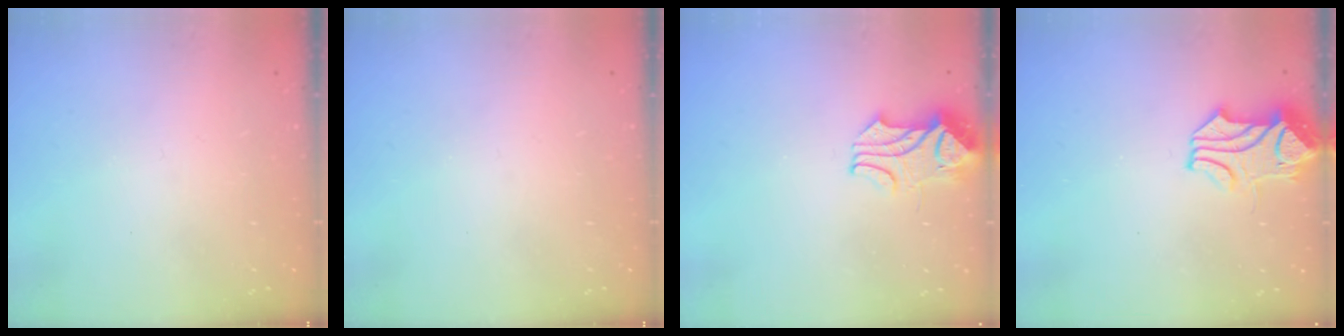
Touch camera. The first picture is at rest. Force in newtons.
{"total": 0.0}
{"total": 2.2, "press": 2.0, "slide": 0.9}
{"total": 1.5, "press": 1.4, "slide": 0.5}